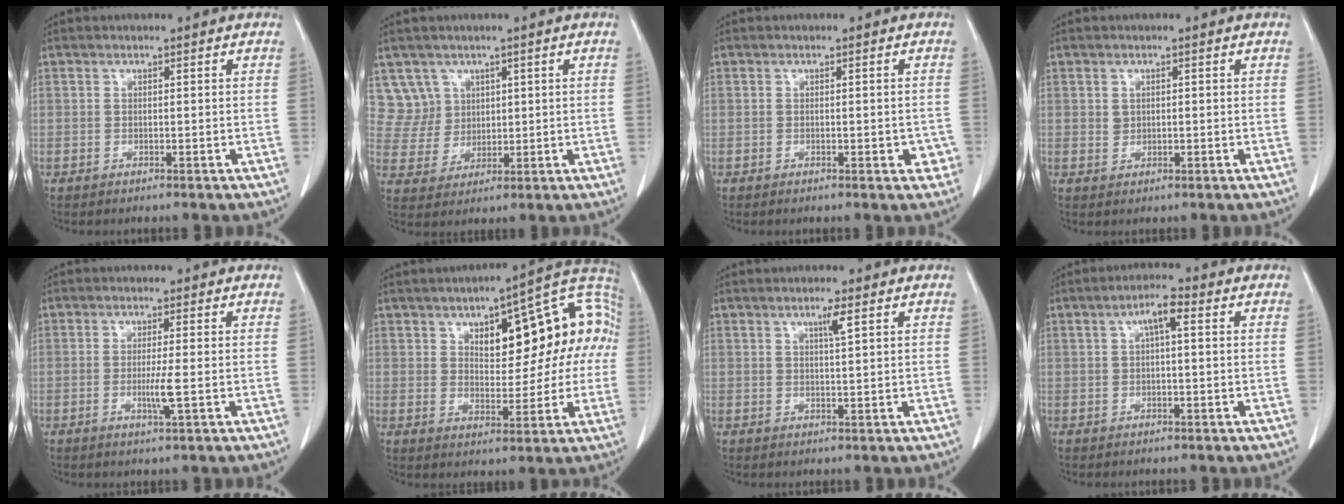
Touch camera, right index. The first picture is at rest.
{"total": 5.8, "force": [3.2, 4.9, -0.5], "torque": [0.014, 0.008, 0.073]}
{"total": 2.3, "force": [-0.6, 1.2, 1.8], "torque": [-0.010, 0.006, -0.003]}
{"total": 1.3, "force": [0.3, 1.1, 0.5], "torque": [-0.007, -0.002, 0.008]}
{"total": 3.1, "force": [-0.7, -0.4, 3.0], "torque": [-0.057, -0.008, -0.012]}
{"total": 17.2, "force": [3.7, 7.4, 15.0], "torque": [-0.196, 0.043, 0.049]}
{"total": 2.3, "force": [1.1, -0.2, 2.0], "torque": [-0.037, -0.003, 0.020]}
{"total": 3.7, "force": [1.0, 0.7, 3.5], "torque": [-0.062, 0.012, 0.015]}